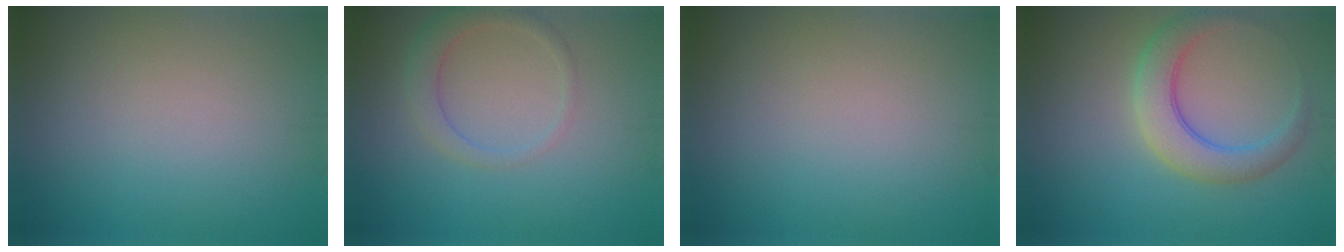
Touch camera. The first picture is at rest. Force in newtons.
{"total": 2.4, "press": 2.4, "slide": 0.2}
{"total": 0.0}
{"total": 4.1, "press": 4.1, "slide": 0.1}